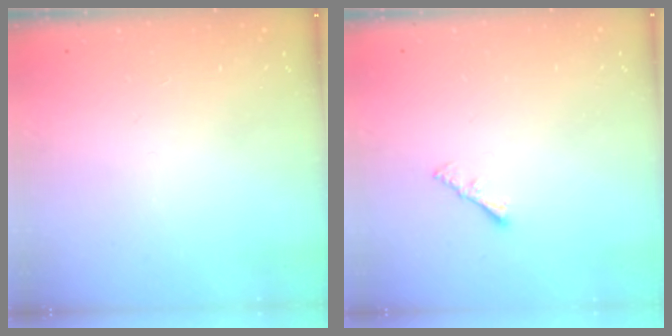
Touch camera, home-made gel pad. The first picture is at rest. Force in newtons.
{"total": 1.6, "press": 1.5, "slide": 0.5}